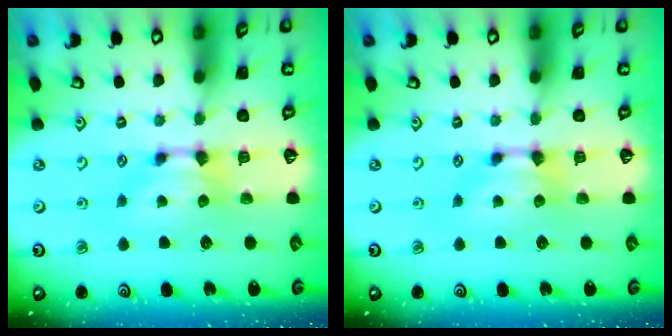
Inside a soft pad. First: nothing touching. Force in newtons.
{"total": 0.0}